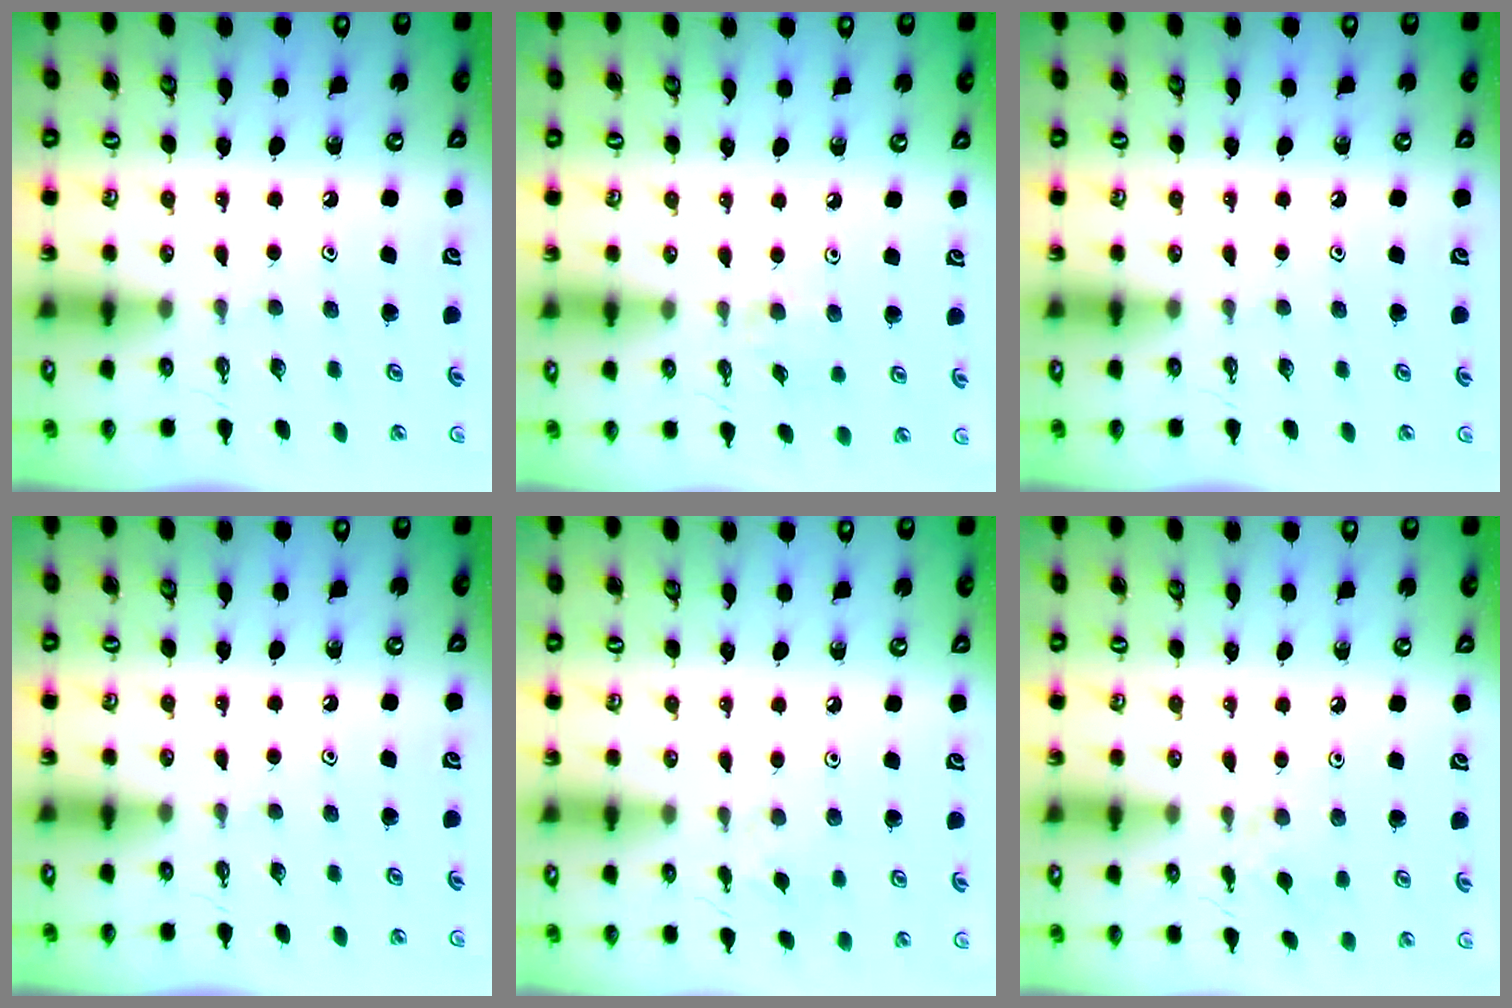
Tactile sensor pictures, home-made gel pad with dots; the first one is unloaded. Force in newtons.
{"total": 2.7, "press": 2.6, "slide": 0.4}
{"total": 0.0}
{"total": 0.0}
{"total": 2.4, "press": 2.4, "slide": 0.4}
{"total": 2.3, "press": 2.3, "slide": 0.4}